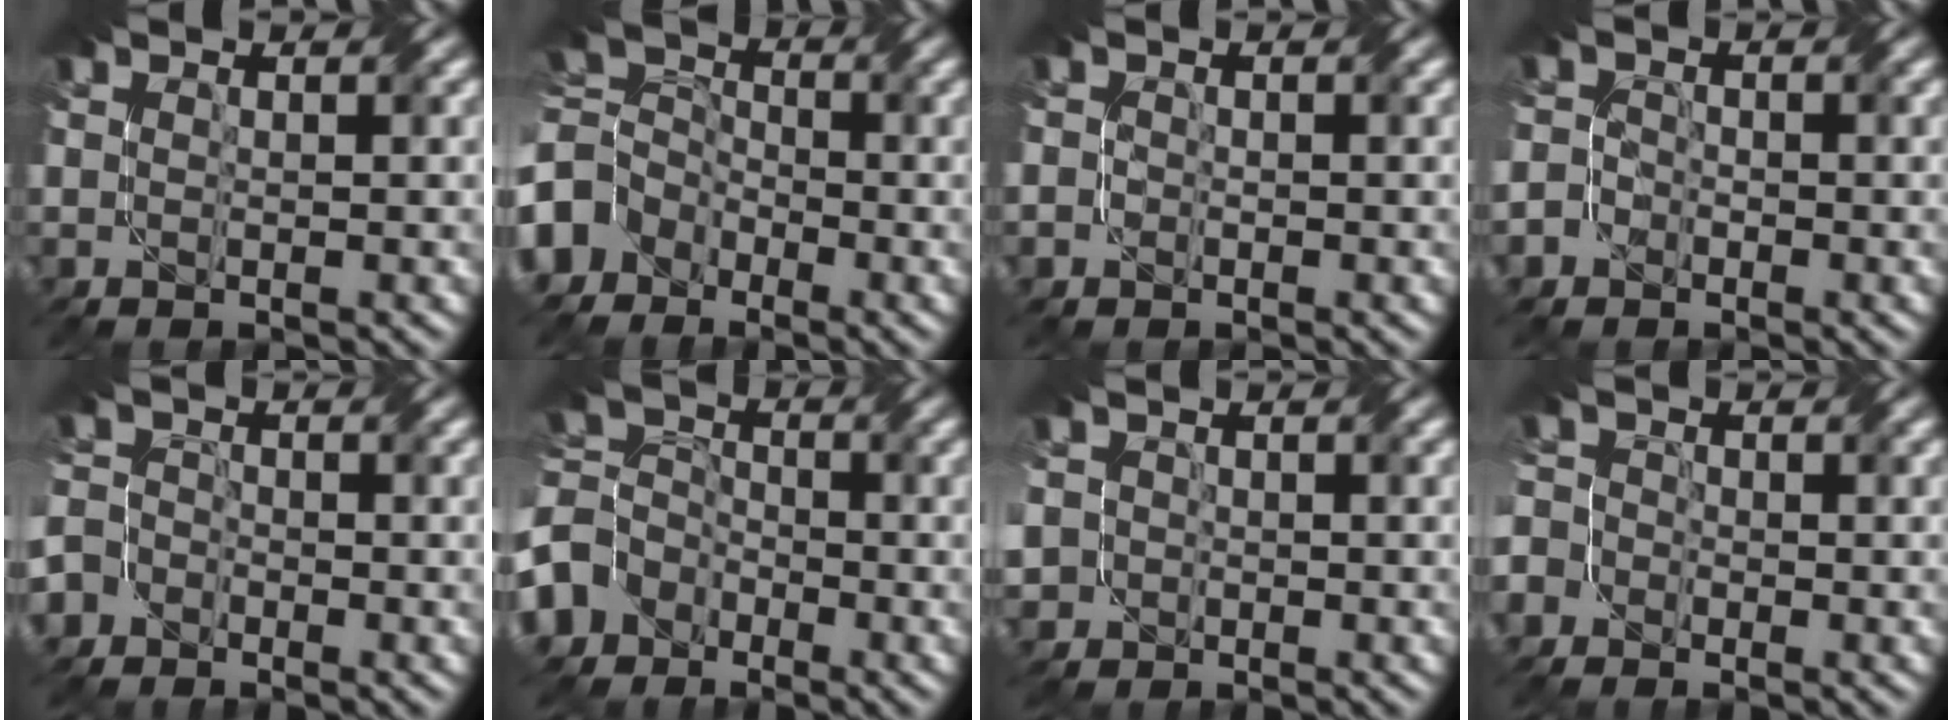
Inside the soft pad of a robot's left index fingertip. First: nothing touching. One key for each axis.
{"total": 4.9, "fx": -2.5, "fy": 4.0, "fz": 1.5, "tx": -0.033, "ty": 0.012, "tz": -0.072}
{"total": 1.1, "fx": -0.3, "fy": 1.0, "fz": 0.1, "tx": 0.006, "ty": -0.004, "tz": -0.008}
{"total": 2.1, "fx": -1.1, "fy": 1.7, "fz": 0.1, "tx": 0.012, "ty": 0.002, "tz": -0.024}
{"total": 4.3, "fx": -2.9, "fy": 3.1, "fz": 0.5, "tx": 0.001, "ty": 0.001, "tz": -0.059}
{"total": 6.4, "fx": -3.6, "fy": 5.0, "fz": 1.5, "tx": -0.033, "ty": 0.003, "tz": -0.084}
{"total": 3.9, "fx": -0.9, "fy": 3.7, "fz": 0.7, "tx": -0.026, "ty": 0.008, "tz": -0.025}
{"total": 3.5, "fx": -2.1, "fy": 2.7, "fz": 0.8, "tx": -0.010, "ty": 0.008, "tz": -0.051}